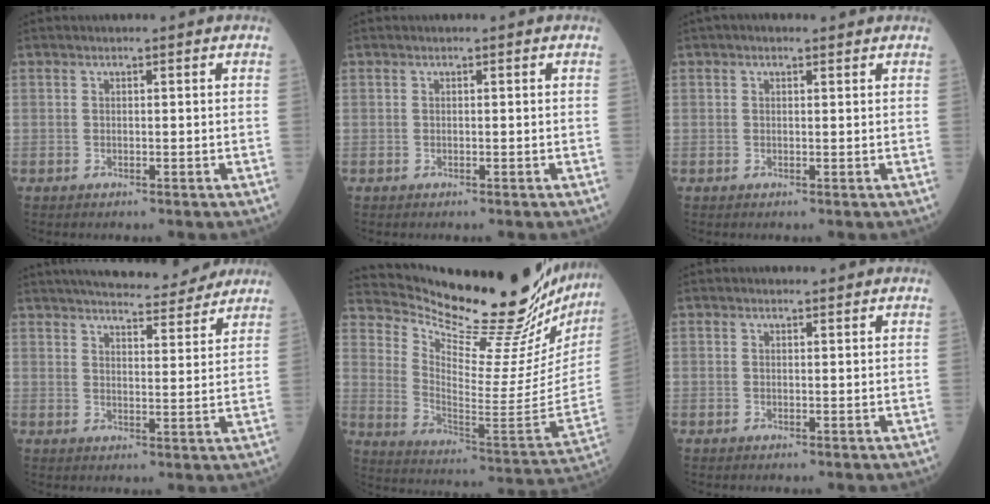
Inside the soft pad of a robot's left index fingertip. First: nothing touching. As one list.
[{"total": 0.0}, {"total": 1.5, "force": [1.0, 0.7, 0.8], "torque": [-0.020, 0.015, 0.014]}, {"total": 16.2, "force": [14.6, 2.8, 6.4], "torque": [-0.090, 0.012, 0.197]}, {"total": 29.0, "force": [26.3, 2.6, 11.9], "torque": [-0.200, -0.125, 0.357]}, {"total": 0.6, "force": [0.6, 0.2, 0.0], "torque": [-0.010, -0.004, 0.007]}]